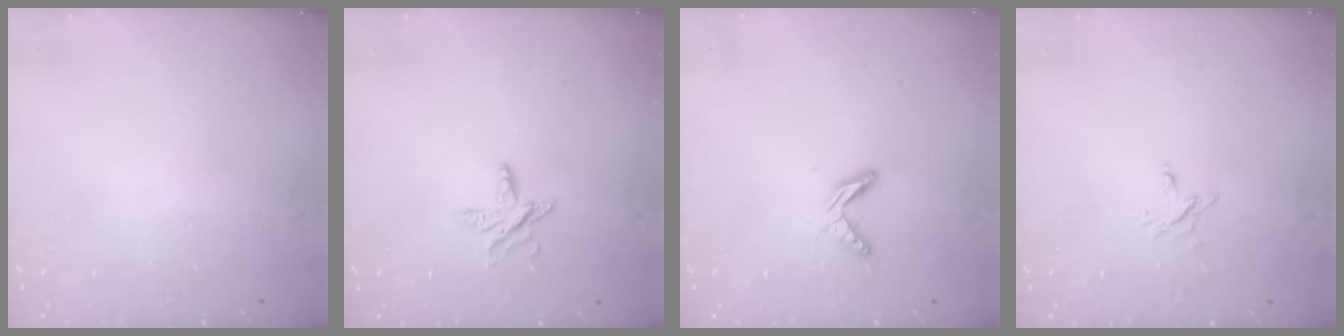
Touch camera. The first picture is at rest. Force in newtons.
{"total": 6.2, "press": 6.2, "slide": 0.3}
{"total": 5.0, "press": 5.0, "slide": 0.4}
{"total": 2.7, "press": 2.7, "slide": 0.3}